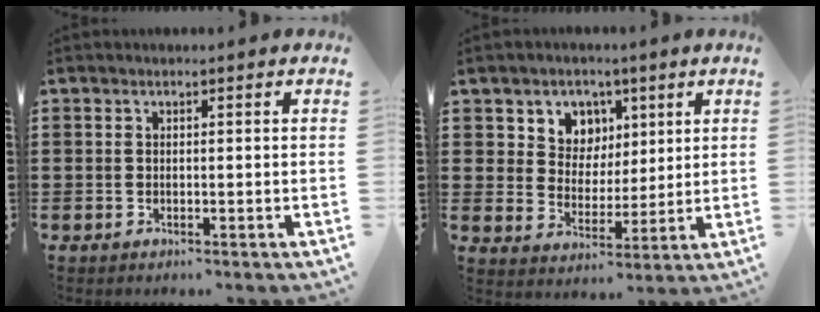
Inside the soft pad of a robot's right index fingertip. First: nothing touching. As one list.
[{"total": 5.8, "force": [2.8, 5.0, 0.2], "torque": [-0.033, -0.009, 0.048]}]